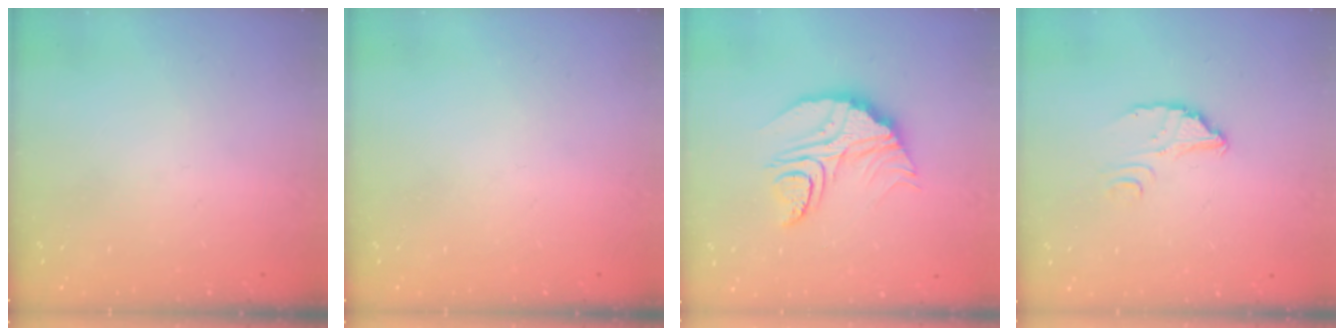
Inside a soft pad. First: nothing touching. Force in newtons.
{"total": 0.0}
{"total": 12.5, "press": 12.5, "slide": 0.6}
{"total": 2.9, "press": 2.9, "slide": 0.3}